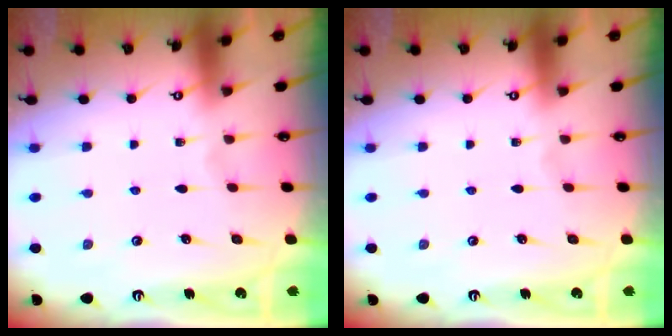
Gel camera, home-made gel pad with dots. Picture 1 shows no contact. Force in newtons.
{"total": 0.0}